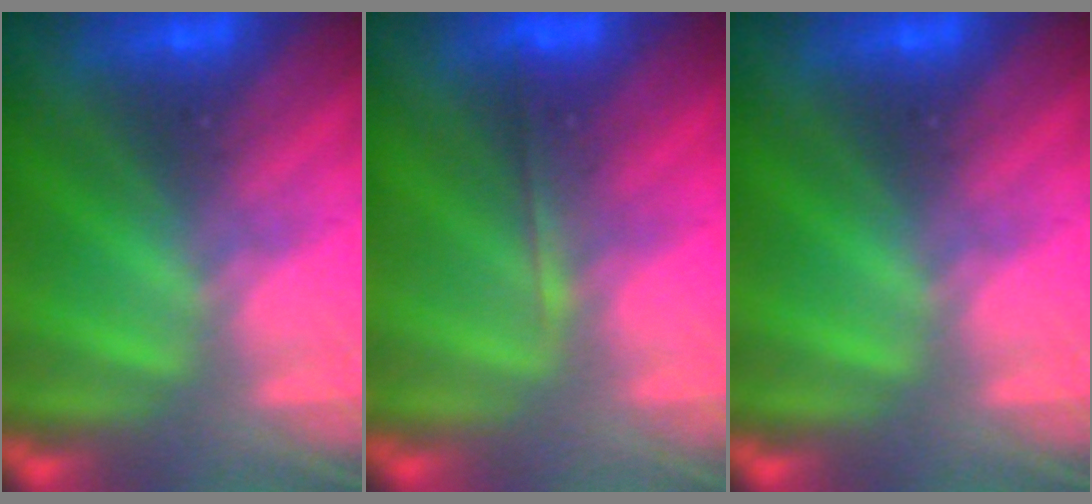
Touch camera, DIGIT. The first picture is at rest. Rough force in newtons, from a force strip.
{"total": 1.9}
{"total": 0.0}